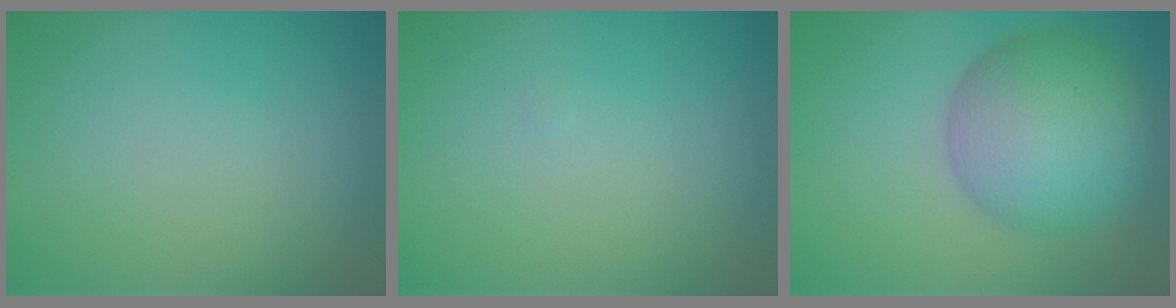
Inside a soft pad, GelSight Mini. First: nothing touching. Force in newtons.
{"total": 0.0}
{"total": 8.6, "press": 8.6, "slide": 0.1}